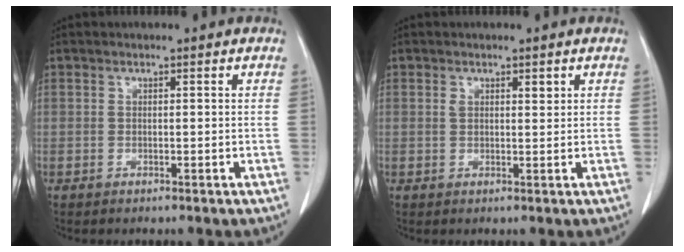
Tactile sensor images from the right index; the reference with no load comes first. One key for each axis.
{"total": 1.6, "fx": 0.9, "fy": 0.7, "fz": 1.2, "tx": -0.021, "ty": 0.002, "tz": 0.016}